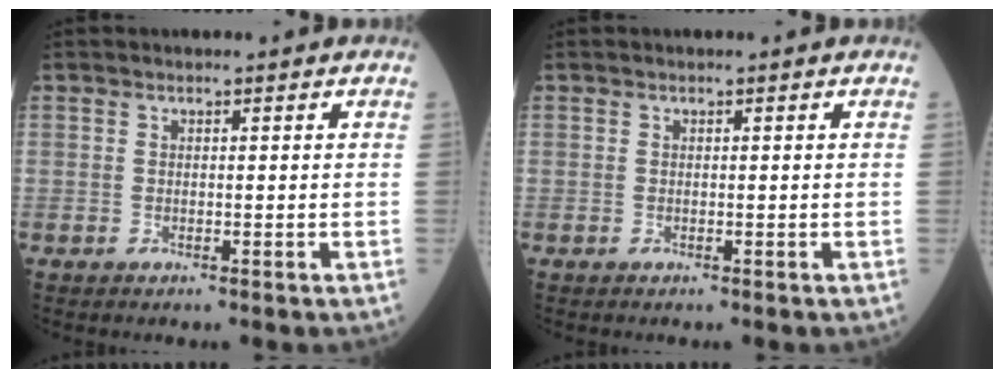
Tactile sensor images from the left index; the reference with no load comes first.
{"total": 0.0}